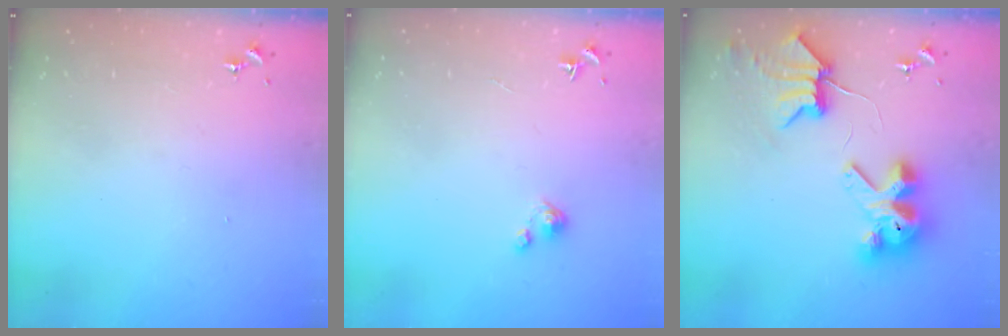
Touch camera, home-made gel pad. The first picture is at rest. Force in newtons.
{"total": 3.3, "press": 3.2, "slide": 0.3}
{"total": 9.1, "press": 9.1, "slide": 1.1}